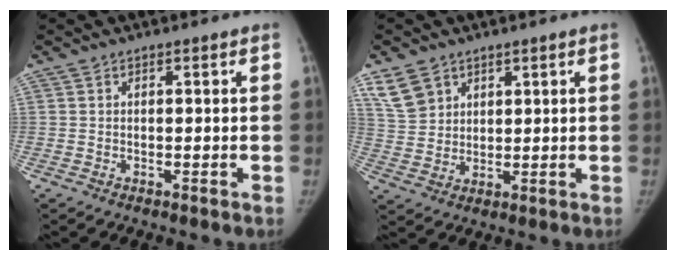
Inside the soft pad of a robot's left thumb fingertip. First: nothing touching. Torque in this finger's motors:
{"motor_torque": [2.49, 2.00, 1.20, -0.66, 0.08]}